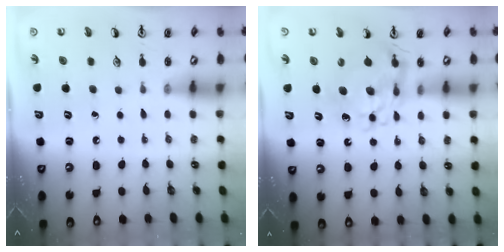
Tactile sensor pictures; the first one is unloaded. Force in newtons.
{"total": 10.0, "press": 9.9, "slide": 0.9}